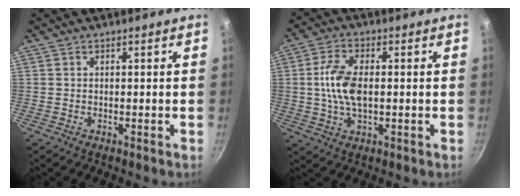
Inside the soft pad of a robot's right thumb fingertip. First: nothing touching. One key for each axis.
{"total": 8.9, "fx": 0.3, "fy": 4.7, "fz": 7.5, "tx": -0.147, "ty": 0.009, "tz": 0.000}